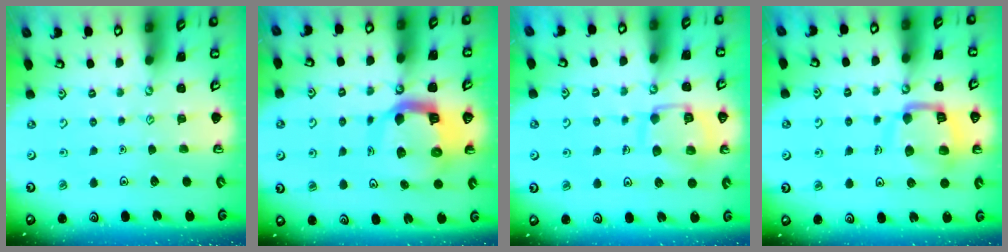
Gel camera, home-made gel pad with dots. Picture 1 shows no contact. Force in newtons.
{"total": 12.0, "press": 11.9, "slide": 1.5}
{"total": 13.8, "press": 13.8, "slide": 1.4}
{"total": 13.1, "press": 13.0, "slide": 1.5}